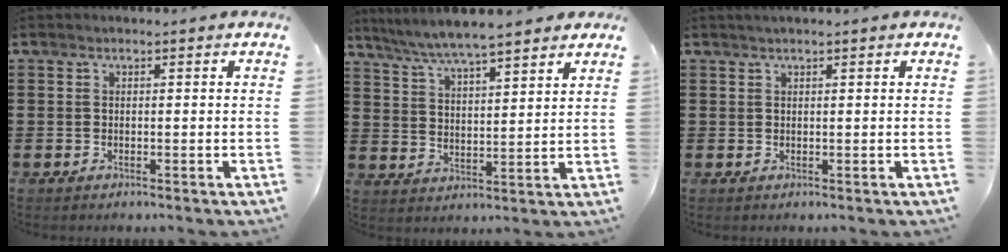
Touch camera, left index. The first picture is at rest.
{"total": 5.9, "force": [5.5, 0.2, 2.2], "torque": [-0.064, -0.023, 0.096]}
{"total": 0.9, "force": [0.6, 0.0, 0.6], "torque": [-0.010, 0.001, 0.012]}